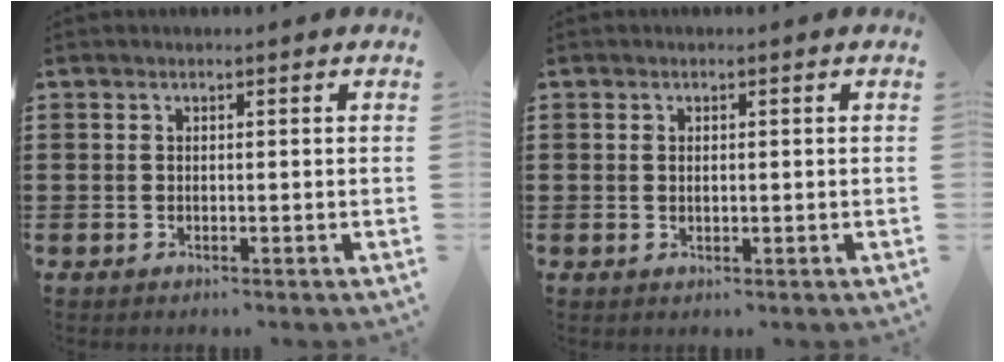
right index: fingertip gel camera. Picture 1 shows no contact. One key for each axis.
{"total": 0.6, "fx": 0.2, "fy": 0.2, "fz": 0.6, "tx": -0.013, "ty": 0.000, "tz": 0.003}